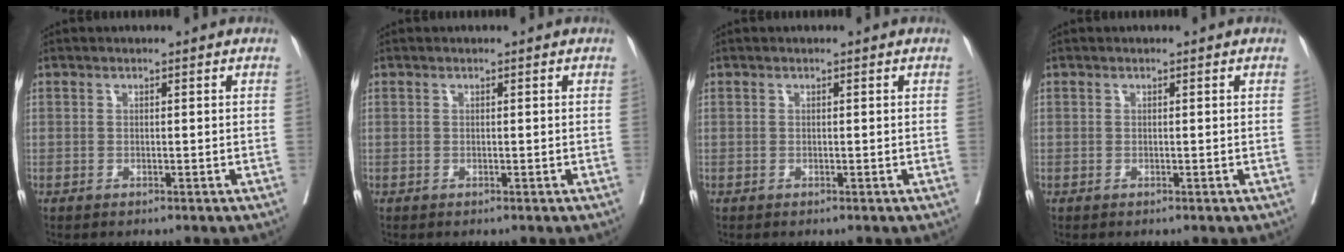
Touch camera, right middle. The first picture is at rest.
{"total": 0.0}
{"total": 0.0}
{"total": 0.0}